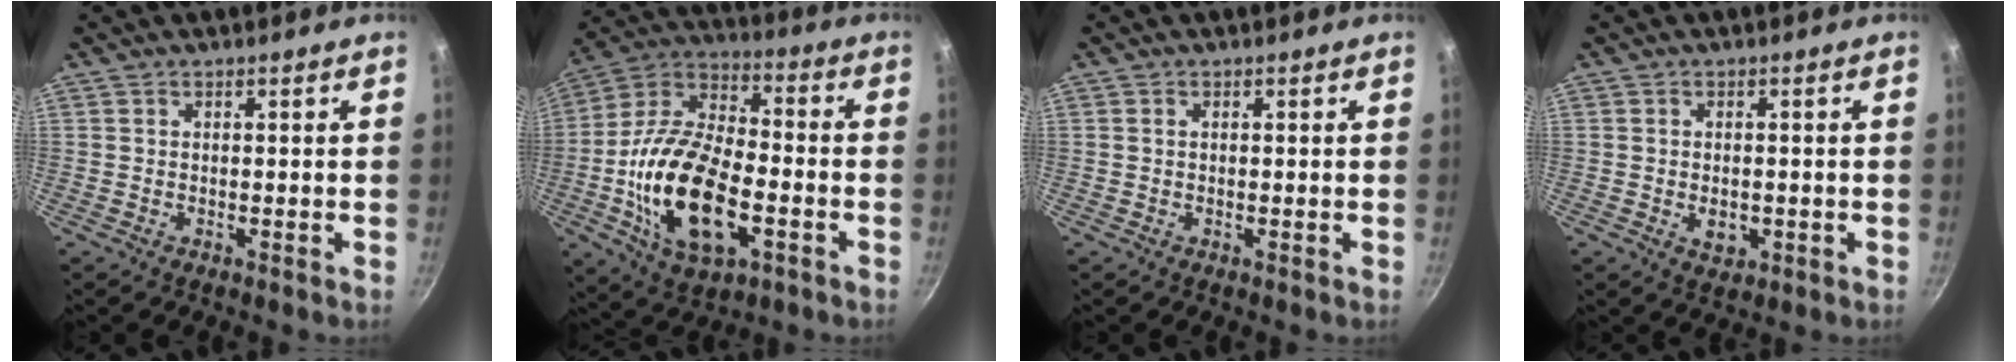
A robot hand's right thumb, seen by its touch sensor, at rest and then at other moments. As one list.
[{"total": 22.6, "force": [-5.7, 11.8, 18.4], "torque": [-0.343, 0.028, -0.109]}, {"total": 0.0}, {"total": 3.4, "force": [-0.7, 2.3, 2.4], "torque": [-0.032, -0.001, -0.004]}]